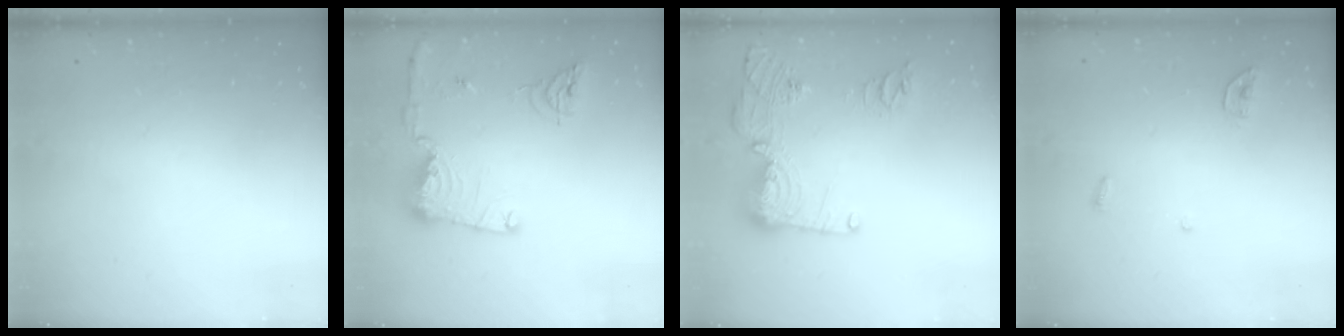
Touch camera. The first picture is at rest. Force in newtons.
{"total": 14.9, "press": 14.8, "slide": 1.6}
{"total": 15.8, "press": 15.7, "slide": 1.8}
{"total": 3.8, "press": 3.8, "slide": 0.3}